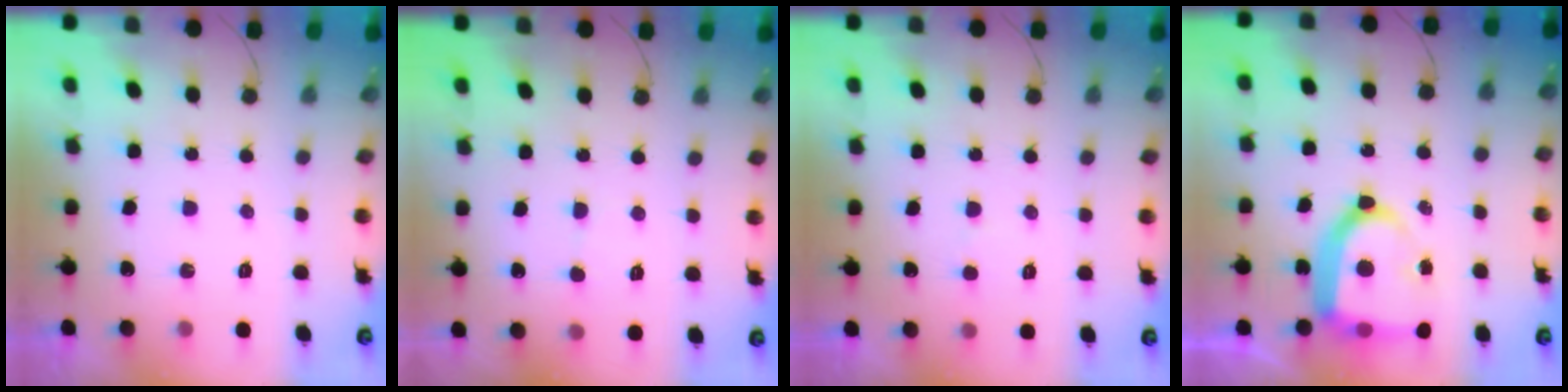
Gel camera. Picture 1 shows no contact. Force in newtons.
{"total": 2.9, "press": 2.9, "slide": 0.3}
{"total": 1.7, "press": 1.7, "slide": 0.1}
{"total": 15.4, "press": 15.3, "slide": 1.2}